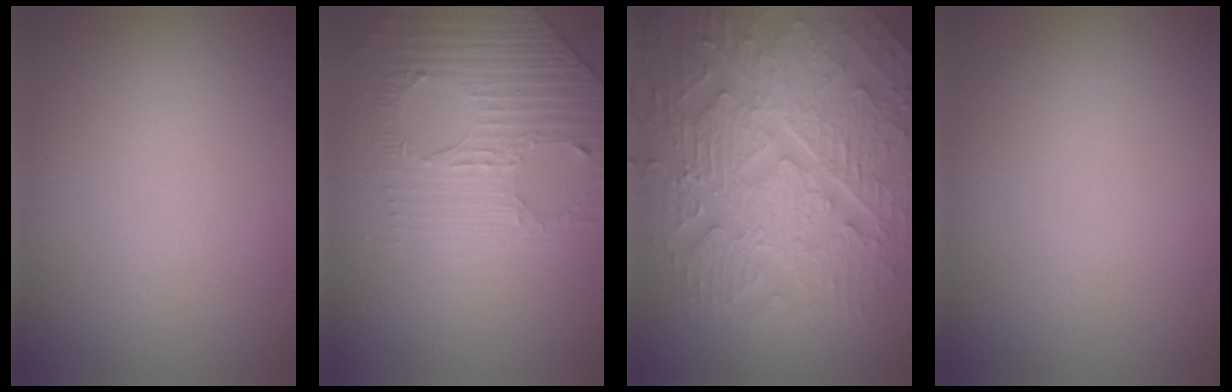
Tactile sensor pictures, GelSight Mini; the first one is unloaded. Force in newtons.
{"total": 4.3, "press": 2.9, "slide": 3.2}
{"total": 10.7, "press": 7.1, "slide": 8.0}
{"total": 0.0}